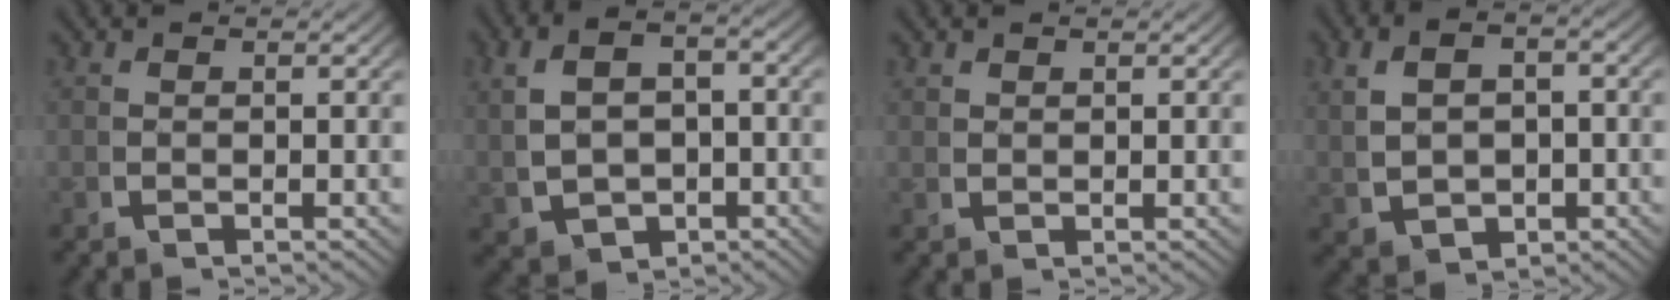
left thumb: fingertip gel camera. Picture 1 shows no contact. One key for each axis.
{"total": 6.4, "fx": -0.5, "fy": 4.6, "fz": 4.4, "tx": -0.073, "ty": -0.011, "tz": 0.003}
{"total": 0.9, "fx": 0.8, "fy": 0.3, "fz": 0.1, "tx": 0.006, "ty": 0.004, "tz": 0.019}
{"total": 5.9, "fx": 0.0, "fy": 4.2, "fz": 4.2, "tx": -0.074, "ty": -0.013, "tz": 0.013}